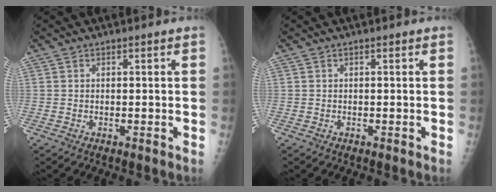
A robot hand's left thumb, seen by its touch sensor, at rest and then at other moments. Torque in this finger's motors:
{"motor_torque": [0.01, 0.00, -0.12, -0.12, 0.00]}